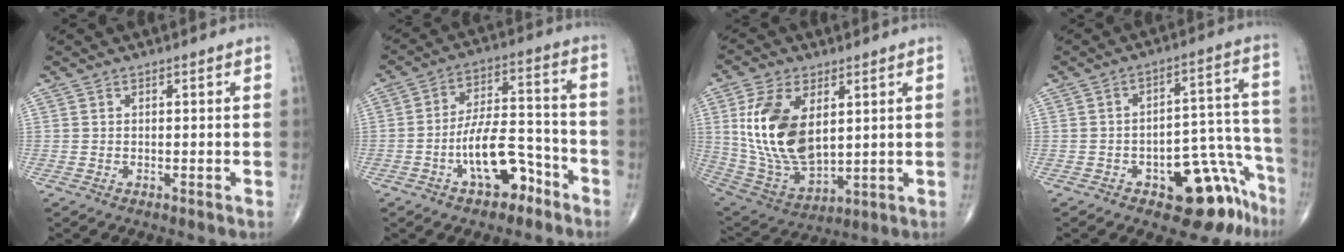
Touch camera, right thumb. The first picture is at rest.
{"total": 11.9, "force": [-6.1, 5.8, 8.4], "torque": [-0.121, 0.063, -0.095]}
{"total": 17.7, "force": [3.9, 9.8, 14.2], "torque": [-0.266, -0.022, 0.090]}
{"total": 13.9, "force": [-8.5, 6.6, 8.8], "torque": [-0.048, 0.092, -0.113]}